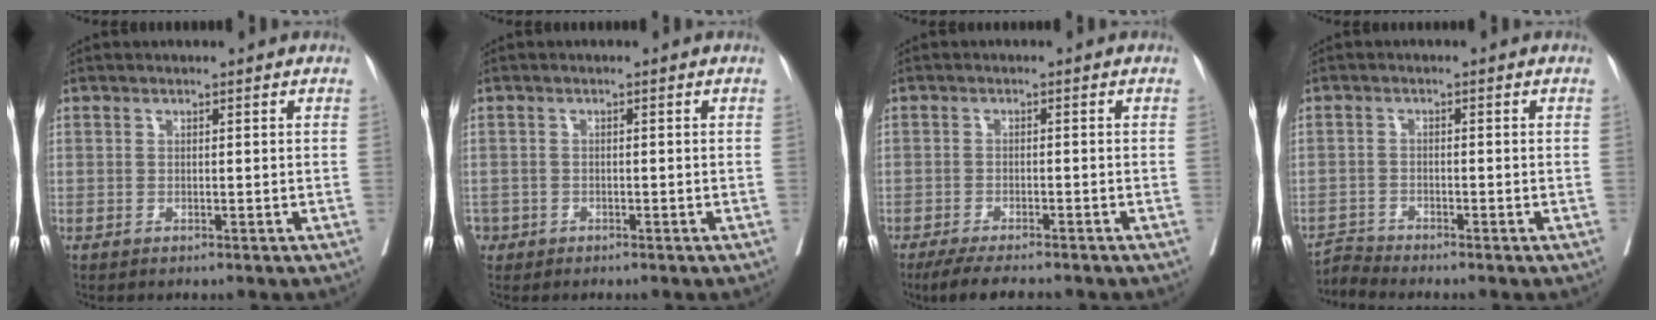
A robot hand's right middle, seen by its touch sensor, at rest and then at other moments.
{"total": 1.6, "force": [-1.0, 1.3, 0.1], "torque": [-0.006, 0.004, -0.018]}
{"total": 4.7, "force": [-4.3, 0.5, 2.0], "torque": [-0.032, -0.013, -0.071]}
{"total": 2.7, "force": [-2.3, -1.0, -0.8], "torque": [0.016, -0.017, -0.045]}